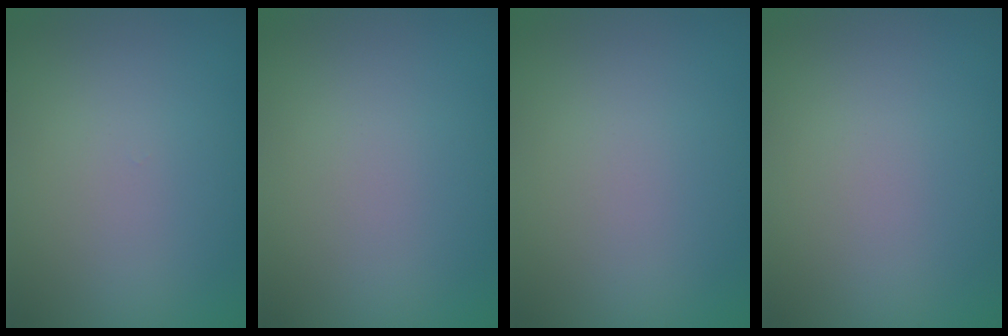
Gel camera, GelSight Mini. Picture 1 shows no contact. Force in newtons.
{"total": 0.0}
{"total": 0.0}
{"total": 0.0}